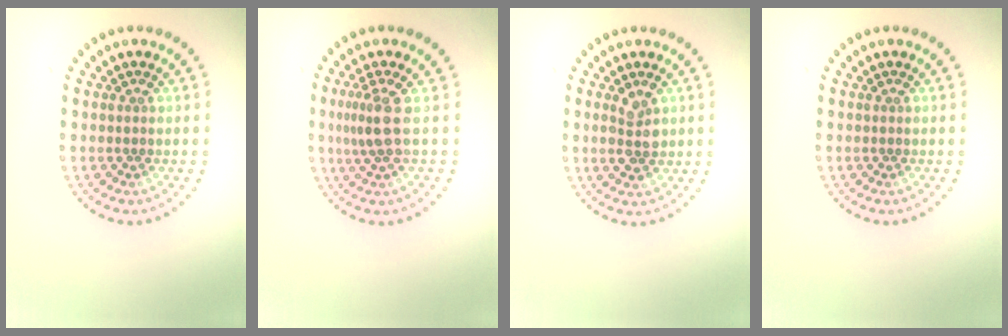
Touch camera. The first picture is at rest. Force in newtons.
{"total": 2.3, "press": 1.9, "slide": 1.4}
{"total": 2.5, "press": 2.5, "slide": 0.4}
{"total": 0.0}